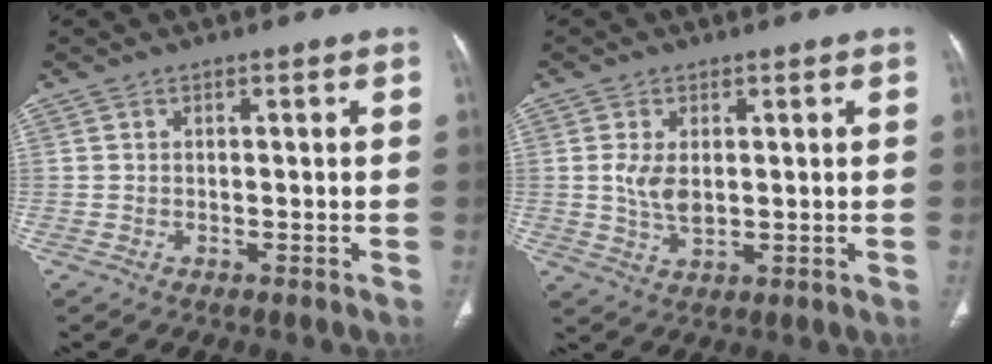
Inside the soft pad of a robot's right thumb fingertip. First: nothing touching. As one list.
[{"total": 4.9, "force": [0.7, 2.7, 4.1], "torque": [-0.082, -0.010, 0.018]}]